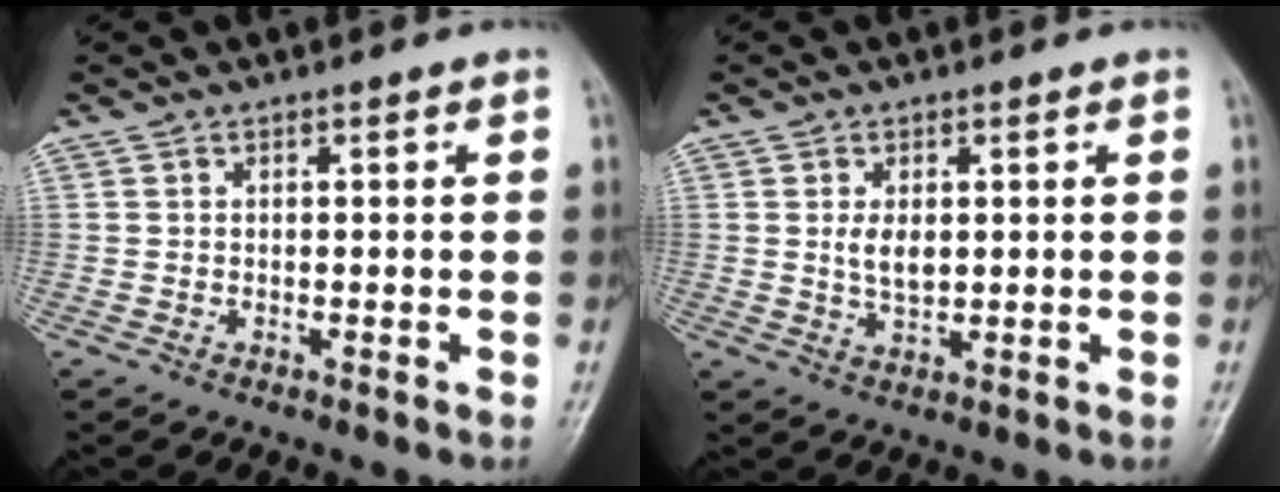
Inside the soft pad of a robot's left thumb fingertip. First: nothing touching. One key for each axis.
{"total": 3.9, "fx": 0.7, "fy": 2.2, "fz": 3.1, "tx": -0.051, "ty": -0.009, "tz": 0.016}